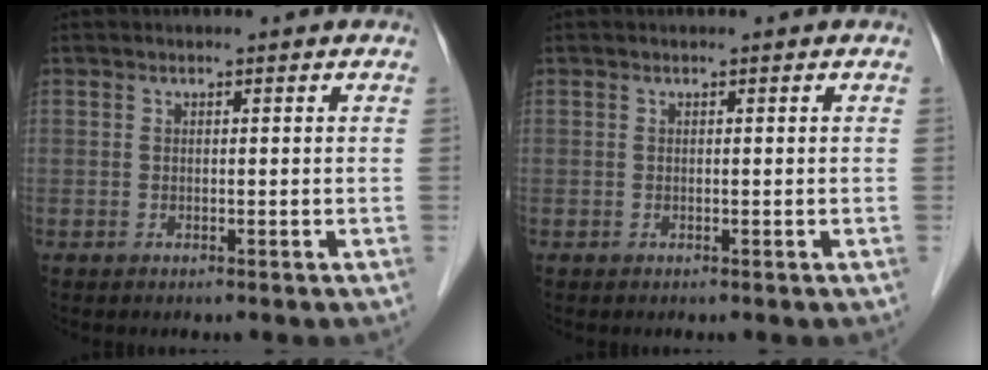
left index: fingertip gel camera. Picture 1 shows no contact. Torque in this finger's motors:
{"motor_torque": [0.00, 0.00, 0.00, -0.01]}